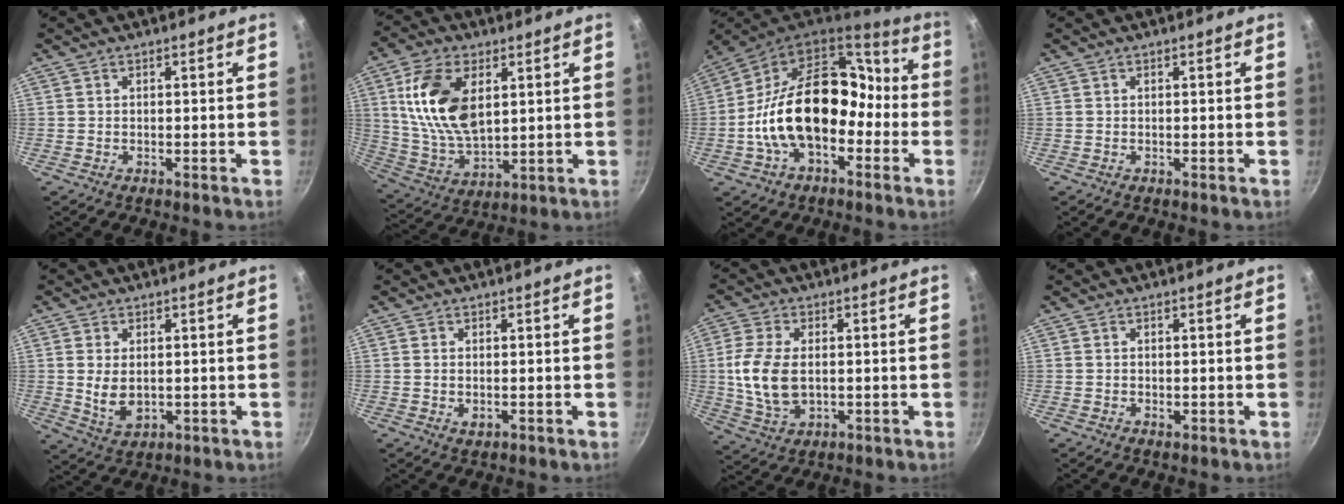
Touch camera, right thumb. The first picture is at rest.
{"total": 16.2, "force": [4.5, 9.2, 12.6], "torque": [-0.223, -0.017, 0.097]}
{"total": 22.9, "force": [-4.2, 15.0, 16.9], "torque": [-0.254, 0.070, -0.079]}
{"total": 0.0}
{"total": 6.4, "force": [0.4, 4.0, 4.9], "torque": [-0.092, -0.012, 0.018]}
{"total": 1.9, "force": [0.0, 1.1, 1.5], "torque": [-0.026, -0.003, 0.000]}
{"total": 10.7, "force": [0.4, 6.5, 8.5], "torque": [-0.170, -0.003, 0.011]}
{"total": 1.0, "force": [-0.1, 0.8, 0.7], "torque": [-0.012, 0.000, -0.001]}